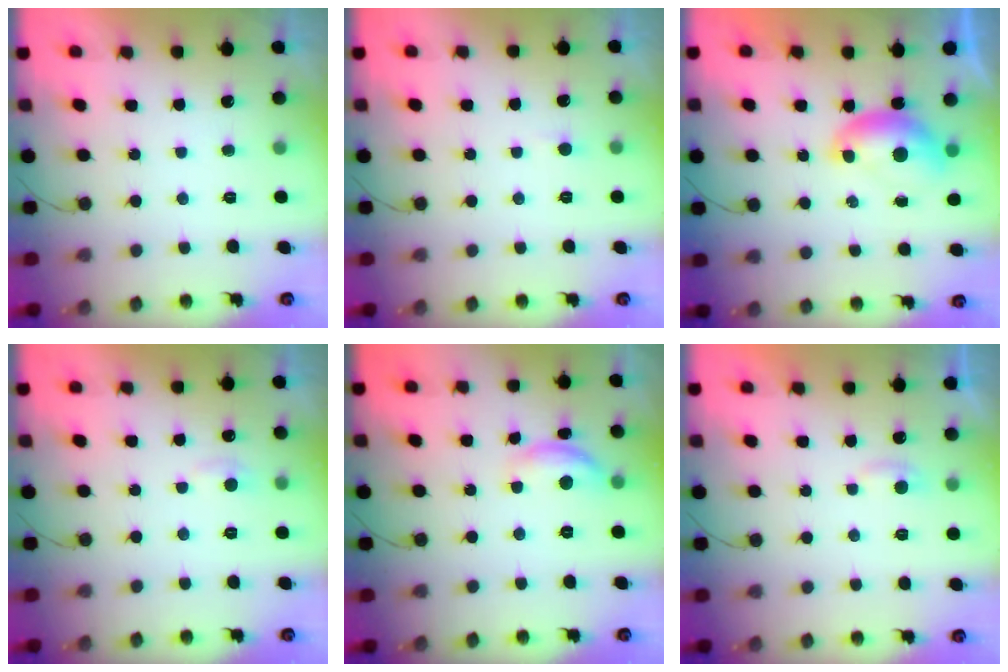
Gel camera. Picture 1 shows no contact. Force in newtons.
{"total": 1.6, "press": 1.6, "slide": 0.1}
{"total": 7.2, "press": 7.1, "slide": 0.6}
{"total": 5.3, "press": 5.3, "slide": 0.7}
{"total": 9.6, "press": 9.6, "slide": 0.4}
{"total": 2.8, "press": 2.8, "slide": 0.4}